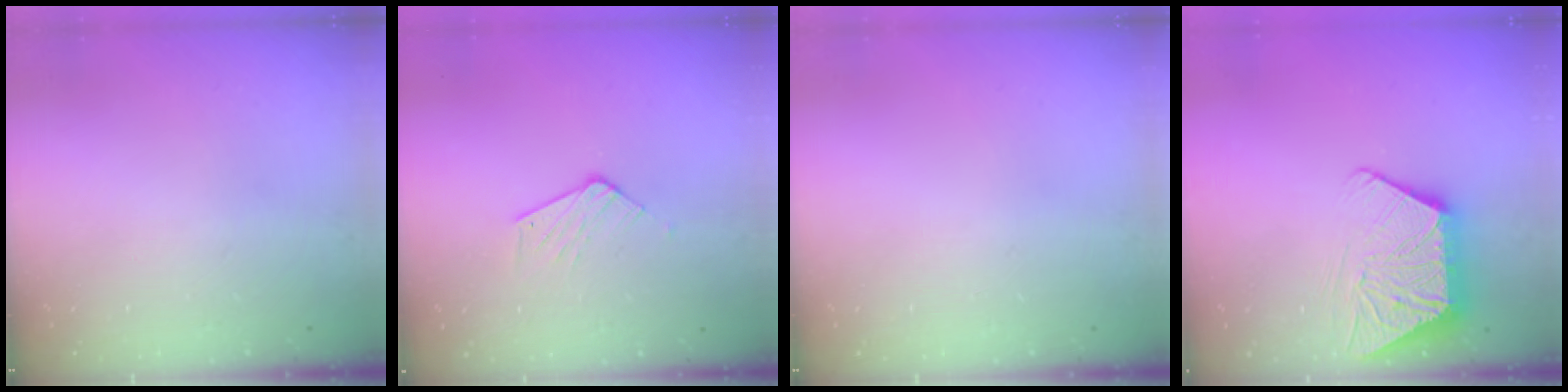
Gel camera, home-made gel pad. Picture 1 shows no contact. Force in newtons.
{"total": 7.0, "press": 7.0, "slide": 0.4}
{"total": 0.0}
{"total": 11.2, "press": 11.2, "slide": 0.7}